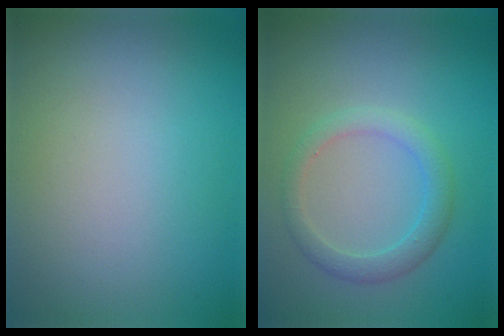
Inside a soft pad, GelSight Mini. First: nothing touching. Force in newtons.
{"total": 2.4, "press": 2.4, "slide": 0.2}